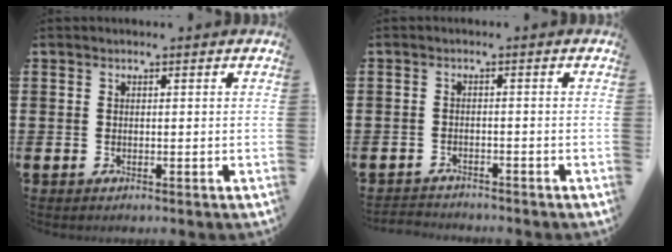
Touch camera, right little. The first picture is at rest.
{"total": 1.7, "force": [-1.7, 0.0, -0.2], "torque": [-0.001, 0.003, -0.037]}